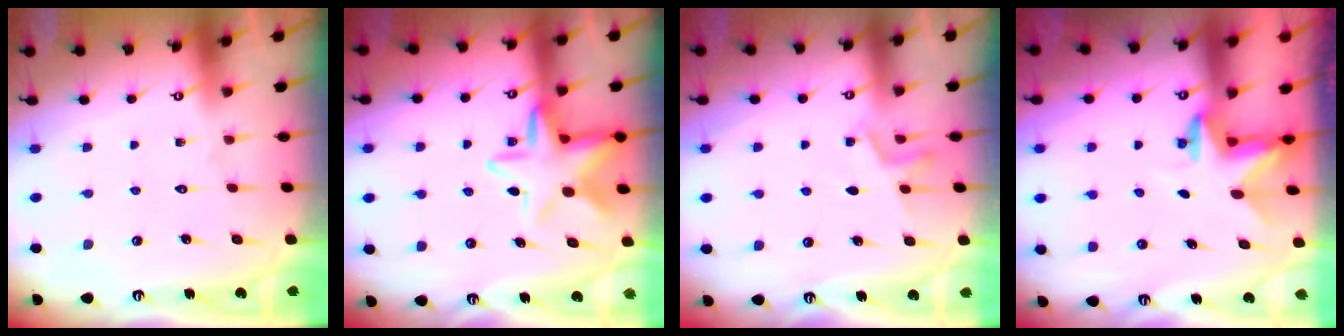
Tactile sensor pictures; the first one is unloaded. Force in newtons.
{"total": 11.8, "press": 11.7, "slide": 1.8}
{"total": 4.4, "press": 4.1, "slide": 1.6}
{"total": 2.4, "press": 2.4, "slide": 0.4}